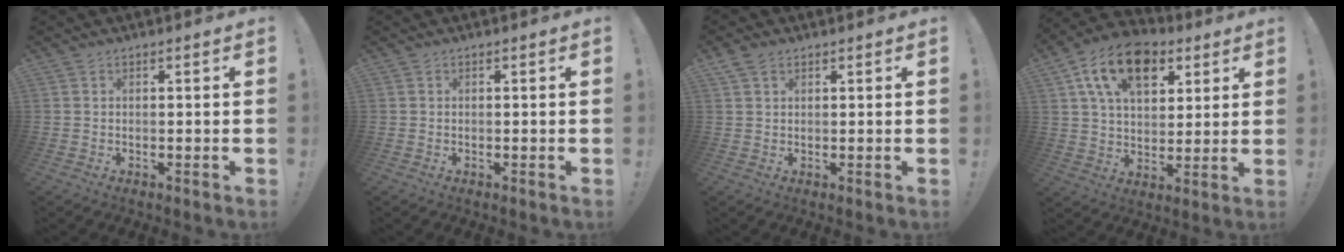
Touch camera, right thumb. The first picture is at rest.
{"total": 0.0}
{"total": 2.9, "force": [1.7, 1.7, 1.6], "torque": [-0.031, 0.000, 0.032]}
{"total": 16.6, "force": [7.9, 10.5, 10.1], "torque": [-0.162, -0.025, 0.145]}